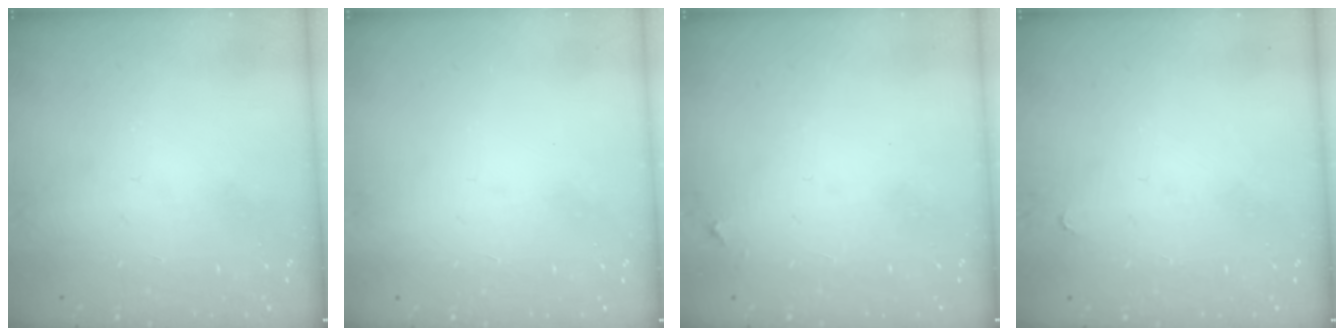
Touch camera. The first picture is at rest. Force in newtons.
{"total": 1.6, "press": 1.5, "slide": 0.1}
{"total": 3.5, "press": 3.5, "slide": 0.3}
{"total": 2.8, "press": 2.8, "slide": 0.4}